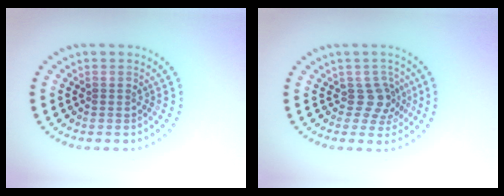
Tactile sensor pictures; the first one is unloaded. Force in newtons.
{"total": 2.2, "press": 1.8, "slide": 1.4}